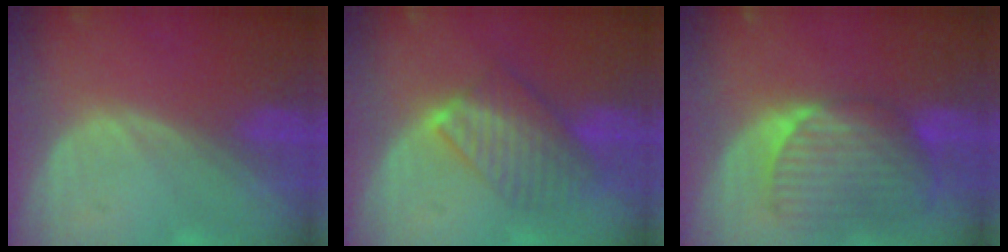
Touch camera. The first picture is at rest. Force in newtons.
{"total": 7.1, "press": 7.0, "slide": 1.5}
{"total": 9.5, "press": 8.4, "slide": 4.4}